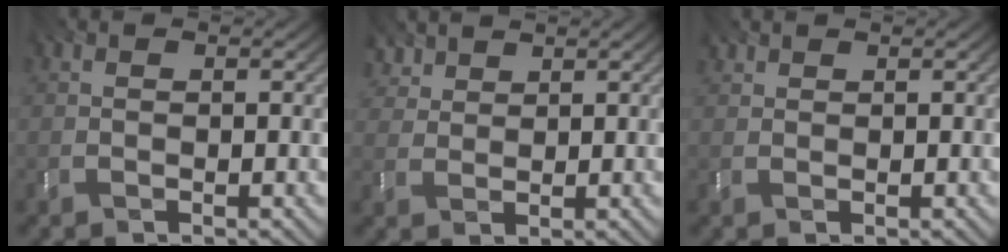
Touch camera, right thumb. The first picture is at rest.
{"total": 3.4, "force": [2.4, 1.9, 1.4], "torque": [-0.043, 0.007, 0.045]}
{"total": 1.0, "force": [0.9, 0.5, 0.2], "torque": [-0.004, -0.001, 0.017]}